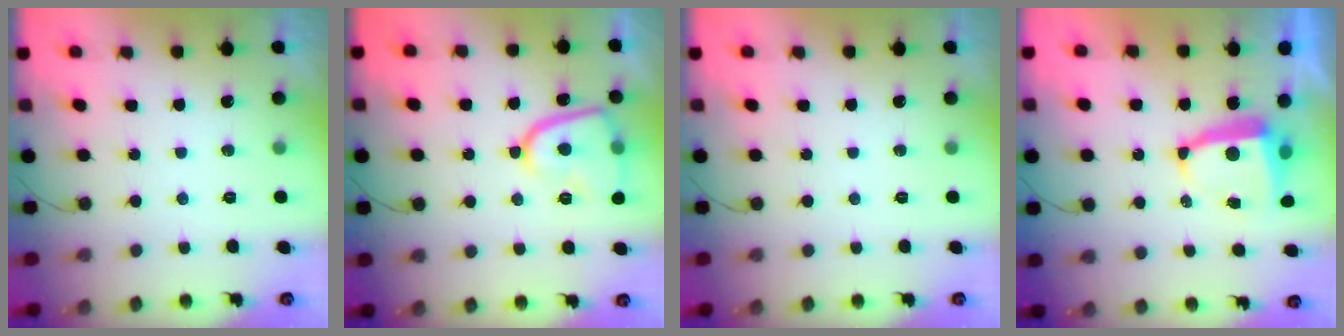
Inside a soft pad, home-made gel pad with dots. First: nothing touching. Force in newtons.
{"total": 12.6, "press": 12.6, "slide": 1.3}
{"total": 0.0}
{"total": 6.4, "press": 6.4, "slide": 0.4}